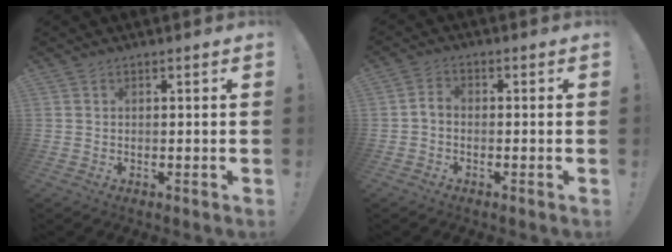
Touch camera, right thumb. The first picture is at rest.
{"total": 2.5, "force": [-1.4, 1.5, 1.4], "torque": [-0.025, 0.009, -0.025]}